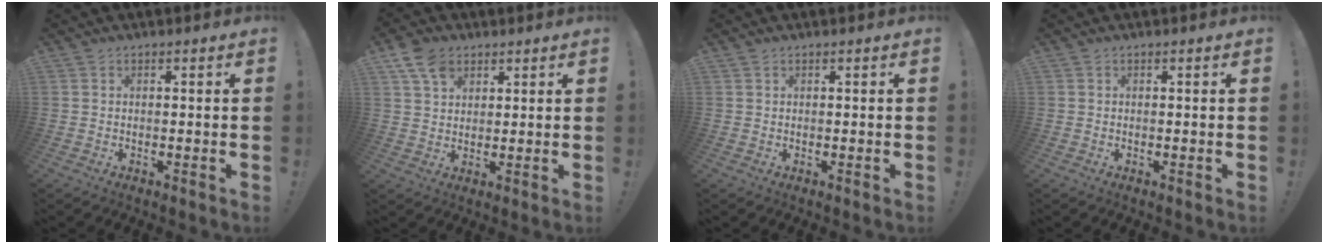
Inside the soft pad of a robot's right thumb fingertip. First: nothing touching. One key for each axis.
{"total": 7.8, "fx": 4.4, "fy": 5.3, "fz": 3.7, "tx": -0.067, "ty": -0.010, "tz": 0.087}
{"total": 0.0}
{"total": 0.0}